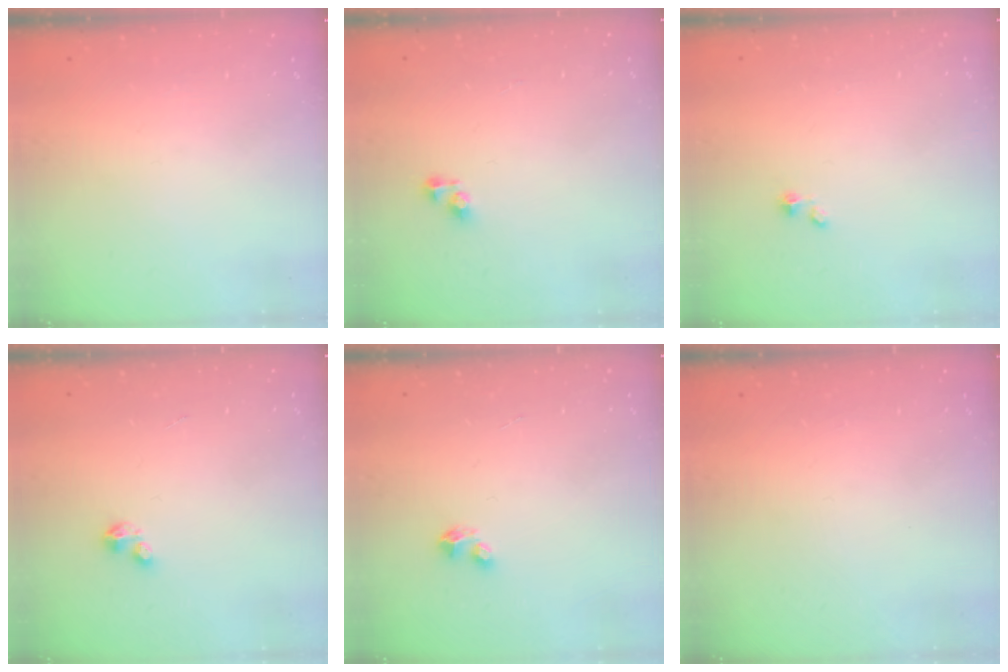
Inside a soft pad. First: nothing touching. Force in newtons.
{"total": 3.6, "press": 3.6, "slide": 0.6}
{"total": 1.5, "press": 1.5, "slide": 0.0}
{"total": 2.1, "press": 2.0, "slide": 0.5}
{"total": 2.8, "press": 2.8, "slide": 0.1}
{"total": 0.0}